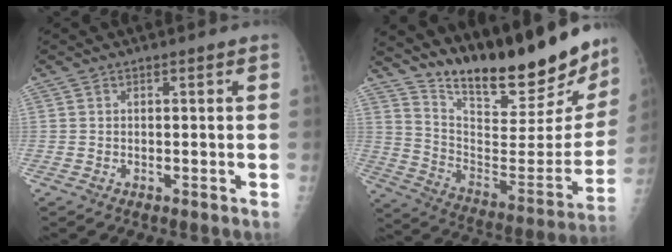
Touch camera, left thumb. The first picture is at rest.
{"total": 27.7, "force": [22.7, 7.1, 14.3], "torque": [-0.194, -0.128, 0.340]}